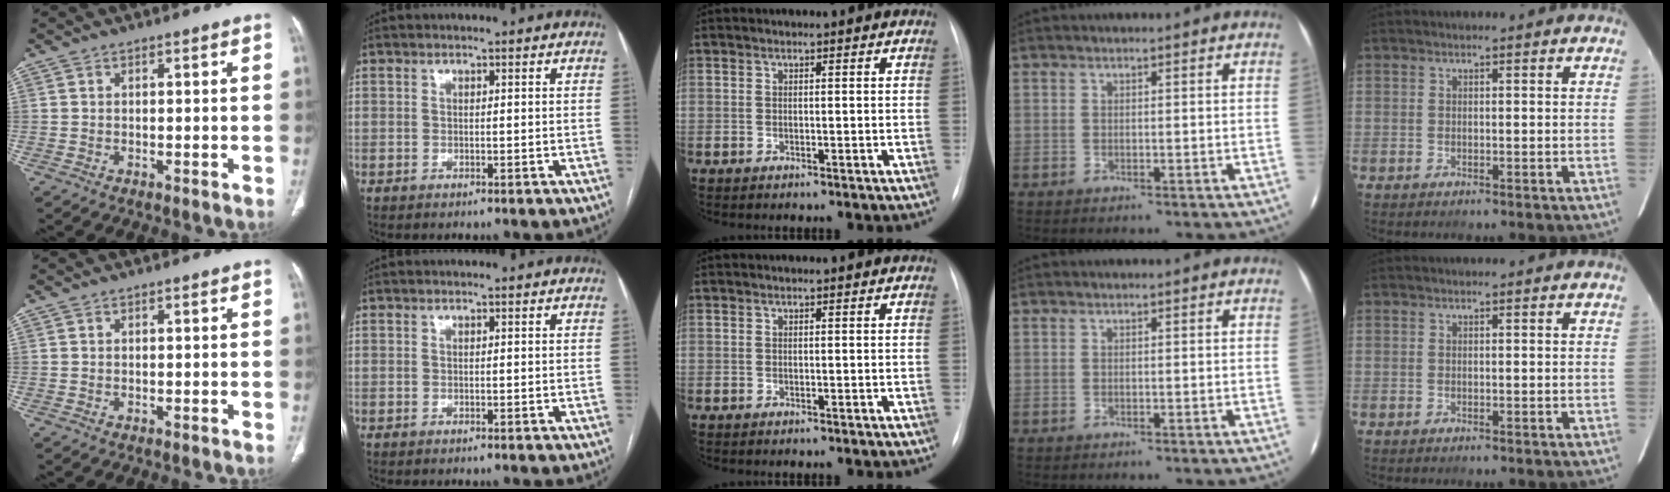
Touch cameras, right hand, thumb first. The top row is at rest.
{}